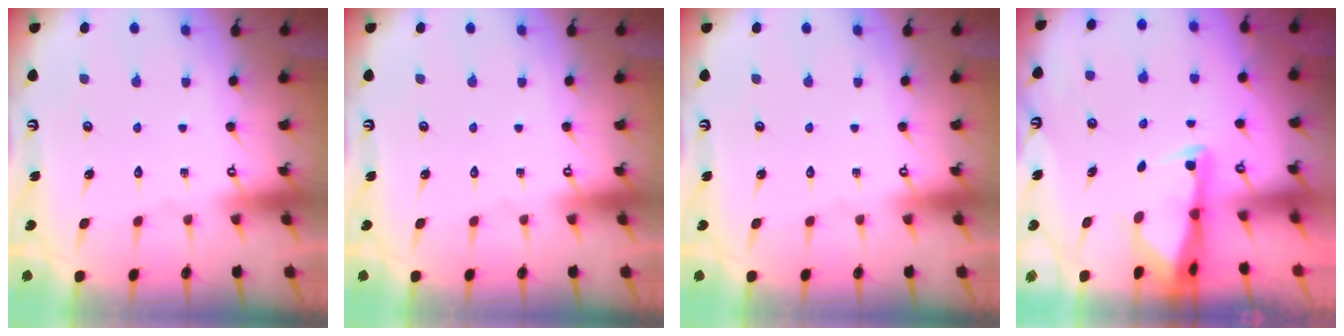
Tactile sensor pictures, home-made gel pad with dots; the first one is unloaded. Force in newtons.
{"total": 0.0}
{"total": 0.0}
{"total": 2.5, "press": 2.5, "slide": 0.5}